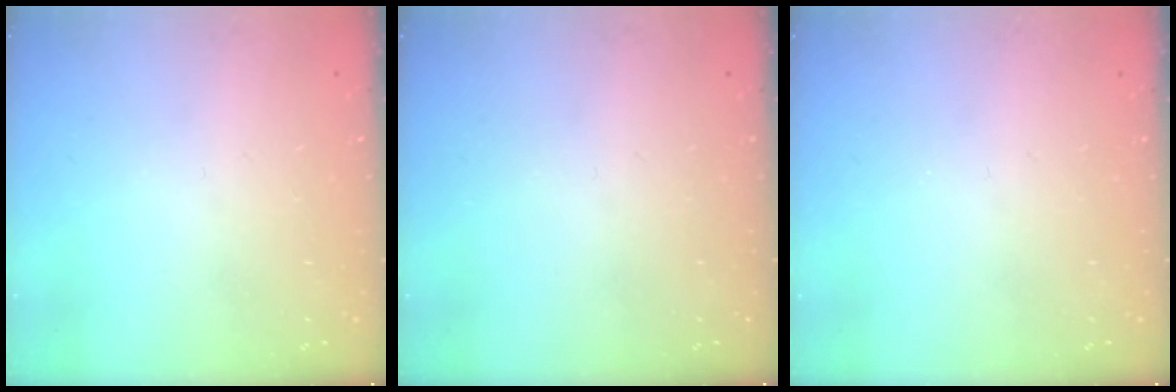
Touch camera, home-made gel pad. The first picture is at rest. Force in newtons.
{"total": 0.0}
{"total": 0.0}